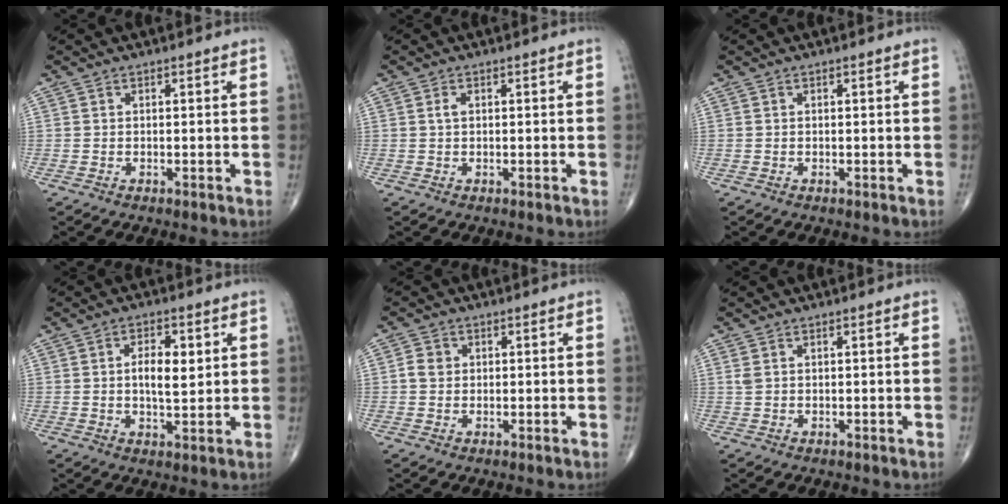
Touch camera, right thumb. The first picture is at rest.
{"total": 1.1, "force": [0.2, 0.6, 0.9], "torque": [-0.019, 0.003, 0.003]}
{"total": 0.0}
{"total": 6.2, "force": [1.2, 2.7, 5.5], "torque": [-0.078, -0.007, 0.020]}
{"total": 2.5, "force": [0.3, 2.2, 1.2], "torque": [-0.013, 0.004, 0.003]}
{"total": 1.1, "force": [0.6, 0.5, 0.8], "torque": [-0.023, 0.009, 0.018]}